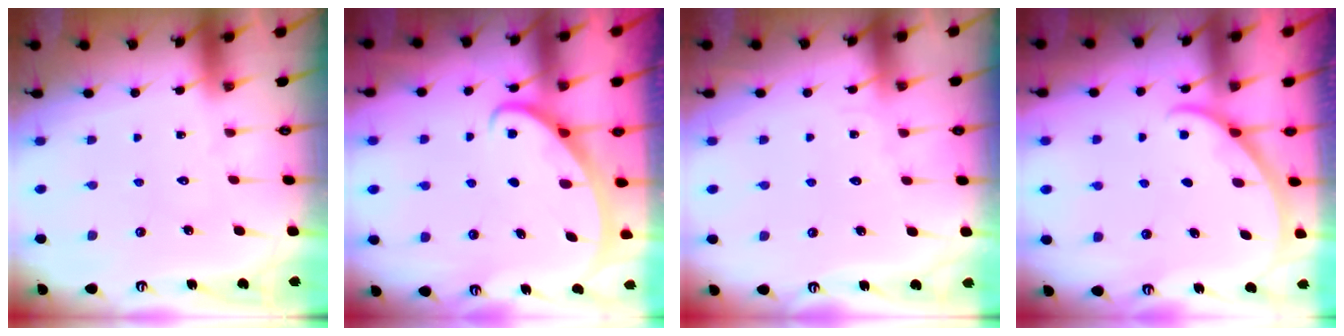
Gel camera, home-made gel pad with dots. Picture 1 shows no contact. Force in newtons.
{"total": 3.0, "press": 2.9, "slide": 0.3}
{"total": 3.4, "press": 3.4, "slide": 0.4}
{"total": 2.5, "press": 2.5, "slide": 0.2}